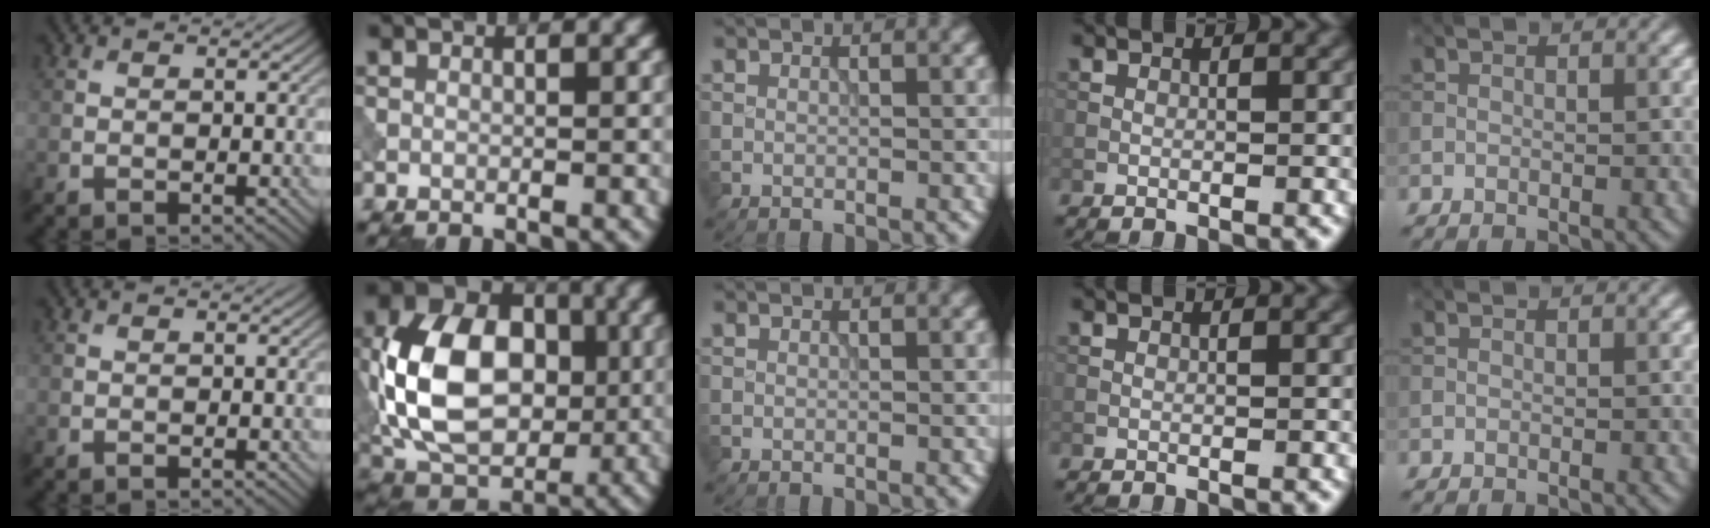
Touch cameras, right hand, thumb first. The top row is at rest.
{"index": {"total": 12.5, "force": [-0.2, 8.8, 8.8], "torque": [-0.173, 0.009, -0.009]}}